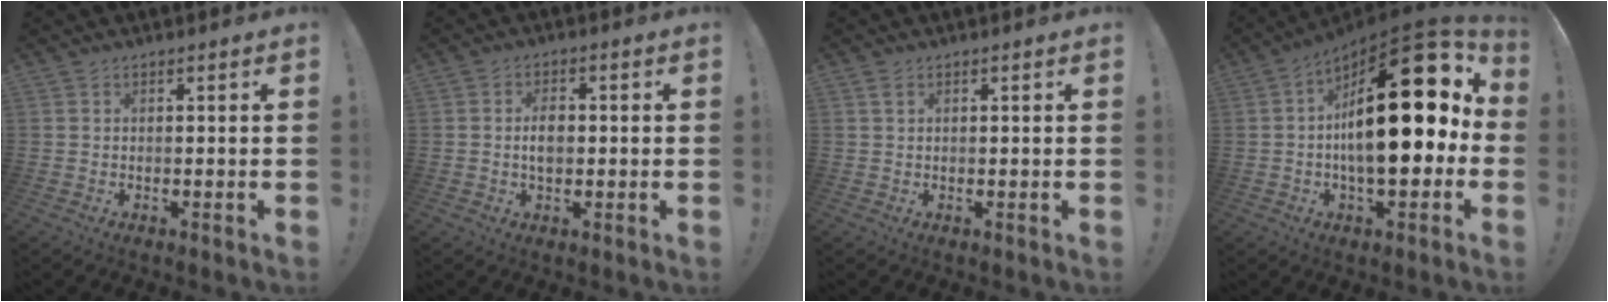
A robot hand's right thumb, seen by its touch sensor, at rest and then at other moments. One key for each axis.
{"total": 4.5, "fx": -0.2, "fy": 2.8, "fz": 3.4, "tx": -0.055, "ty": 0.002, "tz": -0.009}
{"total": 1.3, "fx": 0.7, "fy": 0.5, "fz": 1.0, "tx": -0.014, "ty": -0.001, "tz": 0.011}
{"total": 28.1, "fx": 3.2, "fy": 11.6, "fz": 25.4, "tx": -0.393, "ty": -0.018, "tz": 0.052}